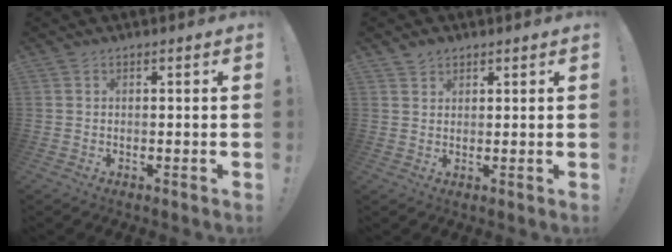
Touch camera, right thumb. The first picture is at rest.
{"total": 2.4, "force": [1.9, 1.4, 0.4], "torque": [0.001, -0.012, 0.033]}